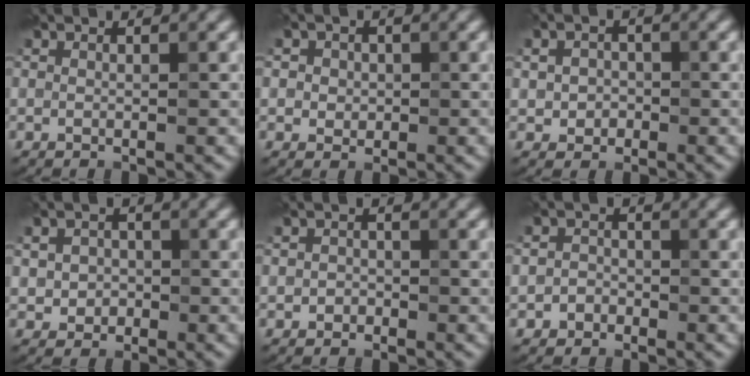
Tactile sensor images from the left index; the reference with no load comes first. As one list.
[{"total": 2.5, "force": [0.7, 2.2, 1.0], "torque": [-0.008, 0.005, 0.001]}, {"total": 2.4, "force": [-0.1, 2.1, 1.1], "torque": [-0.014, -0.002, -0.004]}, {"total": 2.7, "force": [-0.1, 2.4, 1.3], "torque": [-0.008, -0.002, -0.005]}, {"total": 1.1, "force": [-0.5, 0.9, 0.3], "torque": [-0.001, -0.002, -0.011]}, {"total": 1.6, "force": [-0.8, 1.4, 0.2], "torque": [0.009, 0.005, -0.020]}]